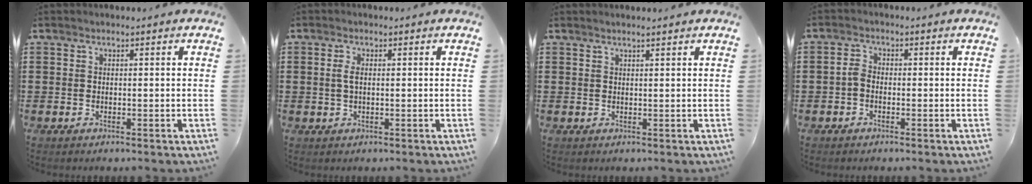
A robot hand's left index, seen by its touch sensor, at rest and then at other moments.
{"total": 1.9, "force": [0.2, 0.8, 1.8], "torque": [-0.038, 0.002, 0.004]}
{"total": 1.0, "force": [0.9, -0.1, 0.5], "torque": [-0.009, -0.003, 0.017]}
{"total": 1.8, "force": [-0.8, 1.1, 1.2], "torque": [-0.040, 0.001, -0.021]}